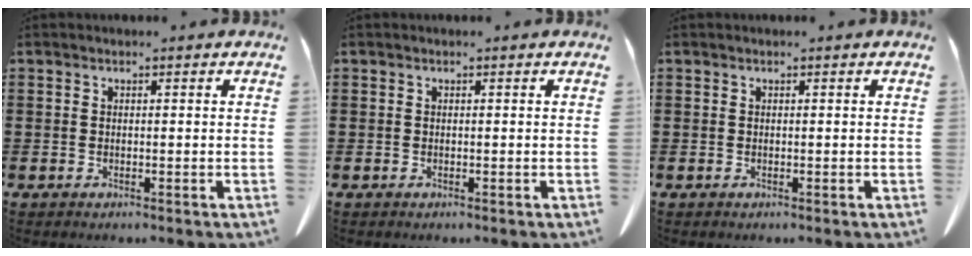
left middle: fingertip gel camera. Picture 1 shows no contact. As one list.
[{"total": 0.0}, {"total": 0.0}]